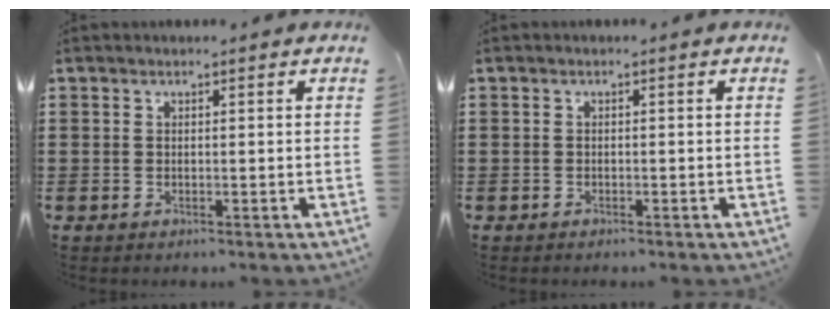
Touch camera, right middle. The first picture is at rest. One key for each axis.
{"total": 0.5, "fx": -0.5, "fy": 0.2, "fz": -0.1, "tx": -0.001, "ty": -0.001, "tz": -0.009}